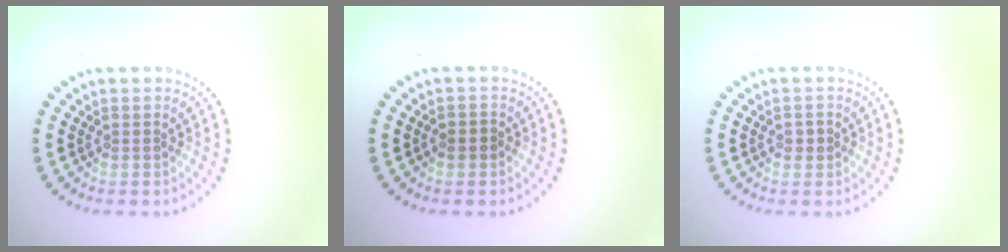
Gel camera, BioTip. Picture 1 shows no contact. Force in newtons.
{"total": 1.2, "press": 1.1, "slide": 0.4}
{"total": 0.9, "press": 0.9, "slide": 0.1}